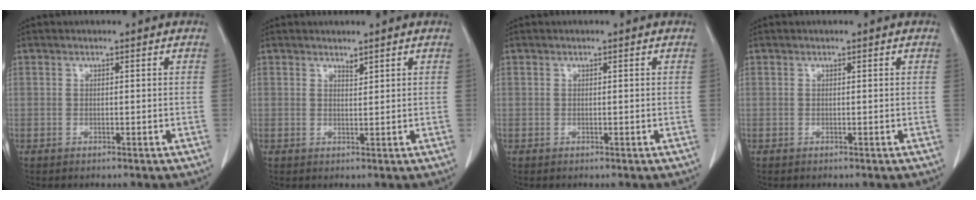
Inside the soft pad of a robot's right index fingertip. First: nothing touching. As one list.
[{"total": 1.3, "force": [1.2, 0.3, 0.5], "torque": [-0.010, -0.006, 0.022]}, {"total": 0.0}, {"total": 0.0}]